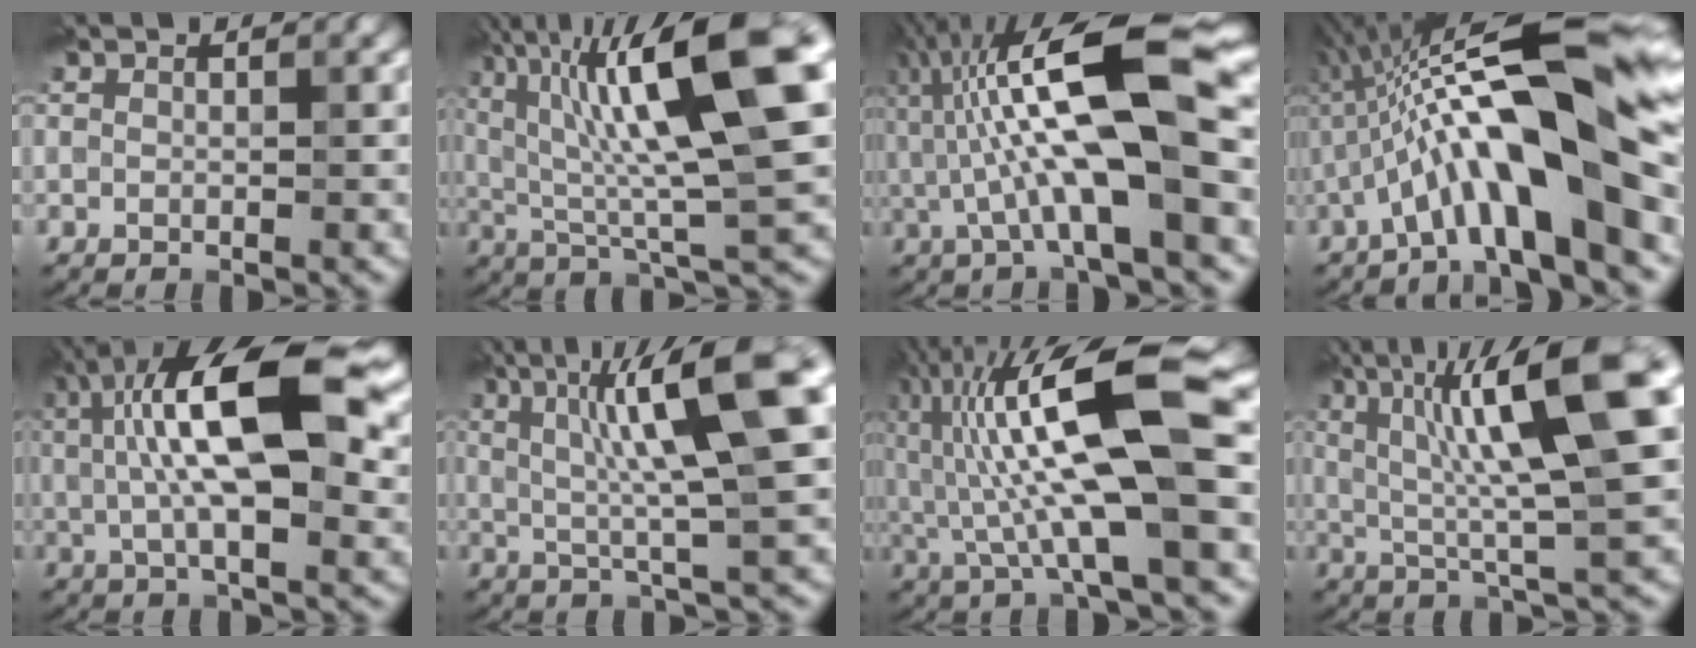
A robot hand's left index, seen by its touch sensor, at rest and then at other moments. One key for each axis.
{"total": 14.6, "fx": 4.4, "fy": 3.2, "fz": 13.6, "tx": -0.220, "ty": 0.020, "tz": 0.072}
{"total": 13.1, "fx": 1.5, "fy": 3.6, "fz": 12.6, "tx": -0.222, "ty": 0.023, "tz": 0.015}
{"total": 13.7, "fx": -1.6, "fy": 2.6, "fz": 13.3, "tx": -0.216, "ty": 0.031, "tz": -0.028}
{"total": 14.0, "fx": 3.1, "fy": 5.3, "fz": 12.6, "tx": -0.201, "ty": 0.021, "tz": 0.039}
{"total": 11.3, "fx": 2.8, "fy": 1.9, "fz": 10.8, "tx": -0.167, "ty": 0.012, "tz": 0.048}
{"total": 13.7, "fx": 0.9, "fy": 3.6, "fz": 13.1, "tx": -0.243, "ty": 0.023, "tz": 0.008}
{"total": 12.6, "fx": 3.3, "fy": 2.3, "fz": 12.0, "tx": -0.194, "ty": 0.016, "tz": 0.057}